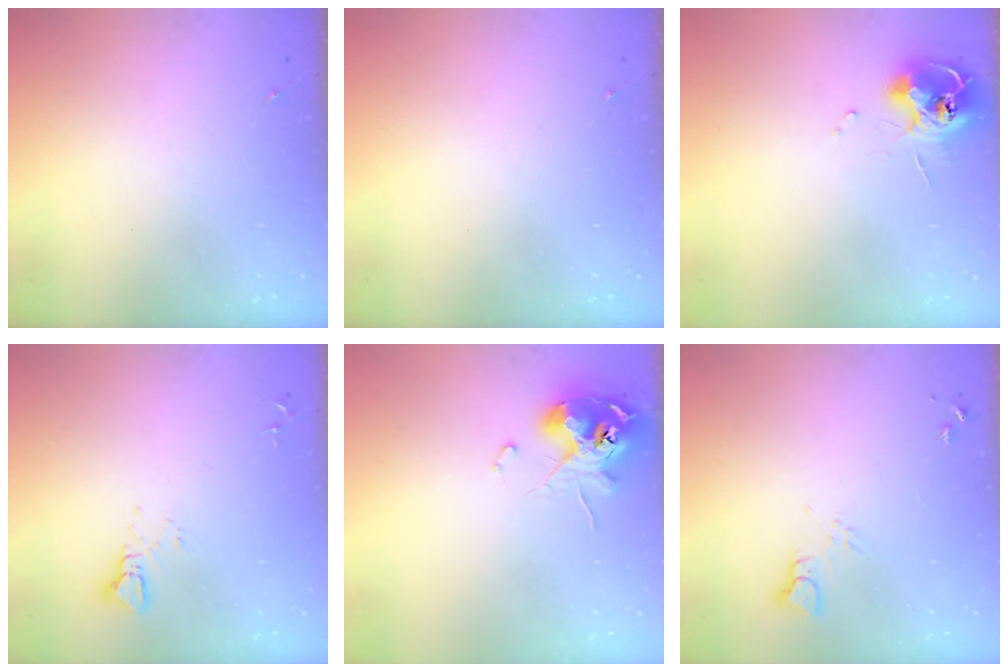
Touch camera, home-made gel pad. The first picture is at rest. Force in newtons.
{"total": 0.0}
{"total": 12.0, "press": 11.9, "slide": 1.2}
{"total": 2.5, "press": 2.5, "slide": 0.1}
{"total": 11.9, "press": 11.8, "slide": 1.2}
{"total": 4.4, "press": 4.4, "slide": 0.4}